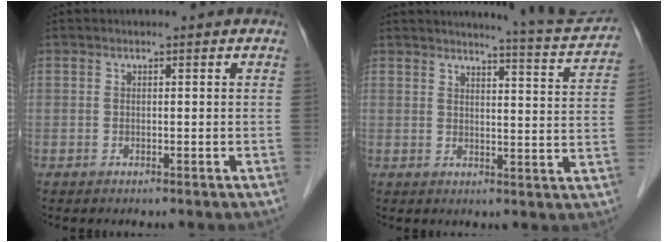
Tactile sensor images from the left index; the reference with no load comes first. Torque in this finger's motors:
{"motor_torque": [0.05, -0.07, 0.24, 0.05]}